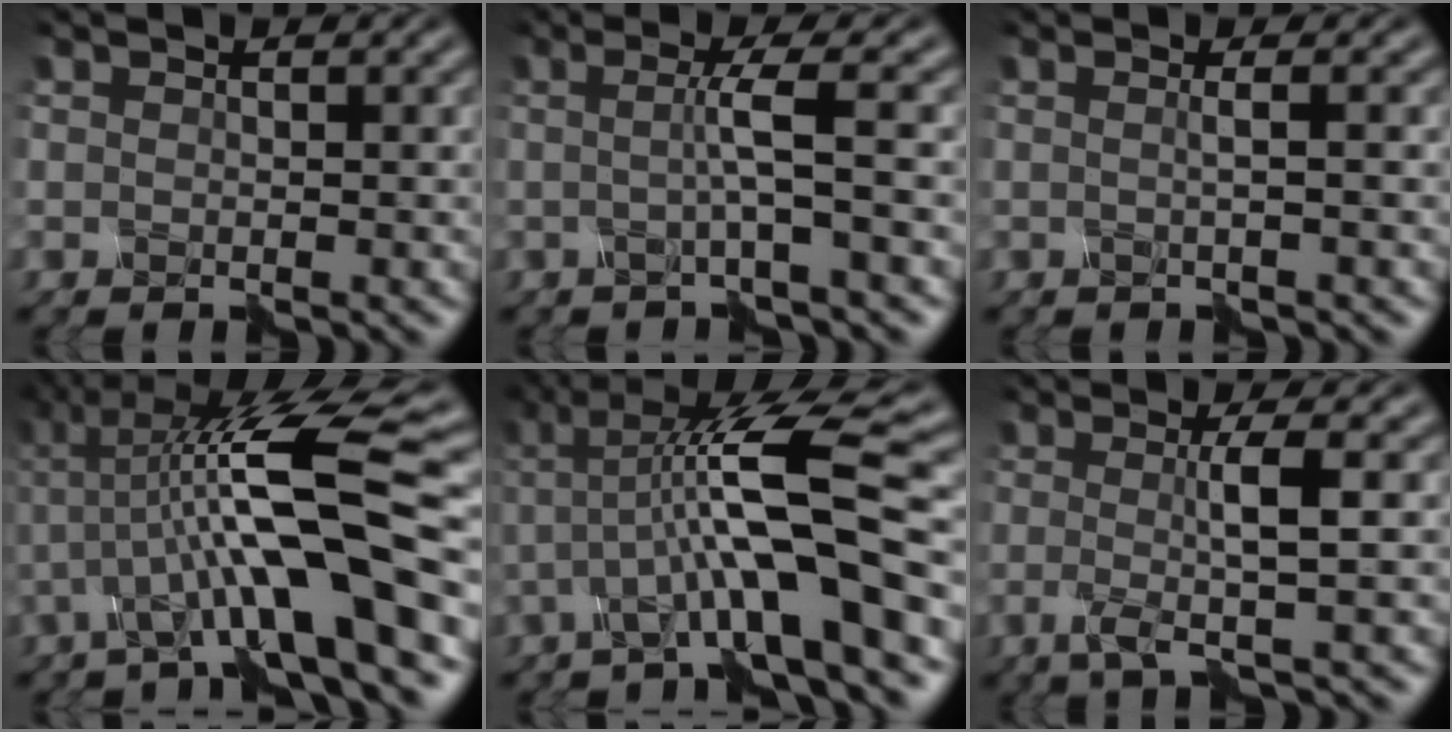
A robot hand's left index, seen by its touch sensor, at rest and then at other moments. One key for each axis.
{"total": 3.0, "fx": -0.6, "fy": 0.1, "fz": 2.9, "tx": -0.054, "ty": -0.003, "tz": -0.018}
{"total": 1.4, "fx": -0.4, "fy": 0.2, "fz": 1.3, "tx": -0.024, "ty": 0.004, "tz": -0.020}
{"total": 12.3, "fx": -1.6, "fy": 2.3, "fz": 11.9, "tx": -0.203, "ty": 0.024, "tz": -0.032}
{"total": 11.0, "fx": -1.3, "fy": 1.9, "fz": 10.8, "tx": -0.183, "ty": 0.020, "tz": -0.028}
{"total": 4.0, "fx": -0.7, "fy": 0.5, "fz": 3.9, "tx": -0.072, "ty": -0.004, "tz": -0.016}